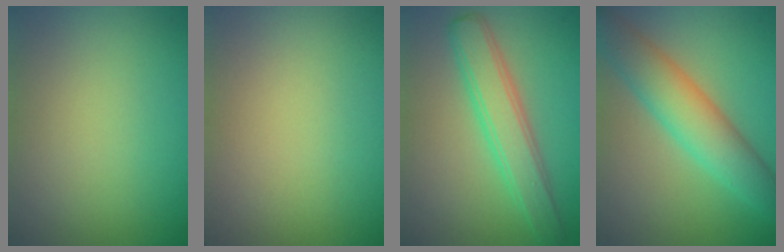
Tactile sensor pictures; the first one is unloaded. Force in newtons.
{"total": 0.0}
{"total": 4.3, "press": 4.3, "slide": 0.1}
{"total": 6.0, "press": 6.0, "slide": 0.1}